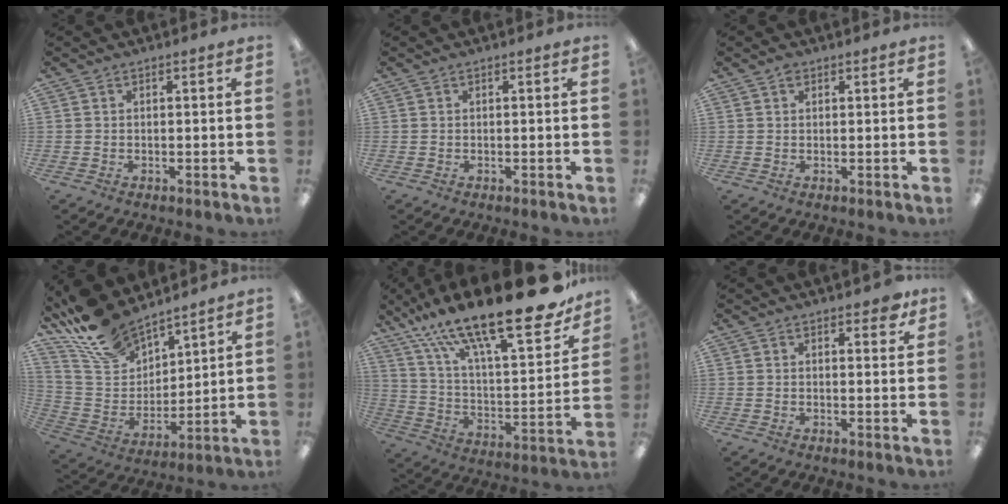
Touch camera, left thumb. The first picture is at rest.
{"total": 0.0}
{"total": 1.3, "force": [0.9, 0.7, 0.5], "torque": [-0.013, 0.000, 0.018]}
{"total": 15.5, "force": [13.3, 6.3, 4.7], "torque": [-0.127, -0.083, 0.253]}
{"total": 28.7, "force": [19.9, 8.3, 18.9], "torque": [-0.301, -0.130, 0.331]}
{"total": 3.0, "force": [2.2, 1.1, 1.8], "torque": [-0.015, -0.006, 0.034]}